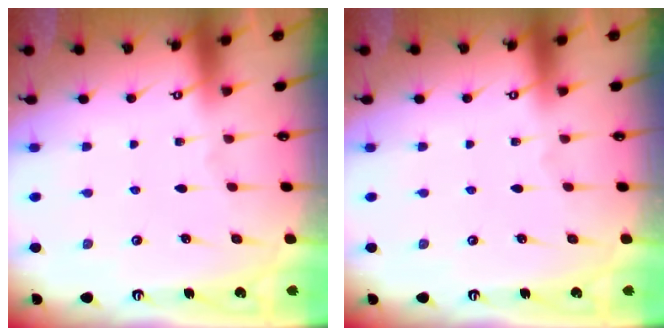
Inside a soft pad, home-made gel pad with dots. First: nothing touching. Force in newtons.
{"total": 0.0}